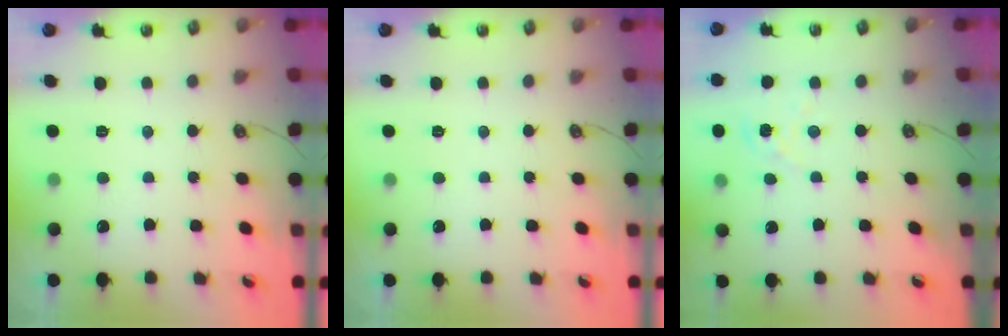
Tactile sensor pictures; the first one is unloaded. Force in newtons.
{"total": 0.0}
{"total": 1.6, "press": 1.6, "slide": 0.2}